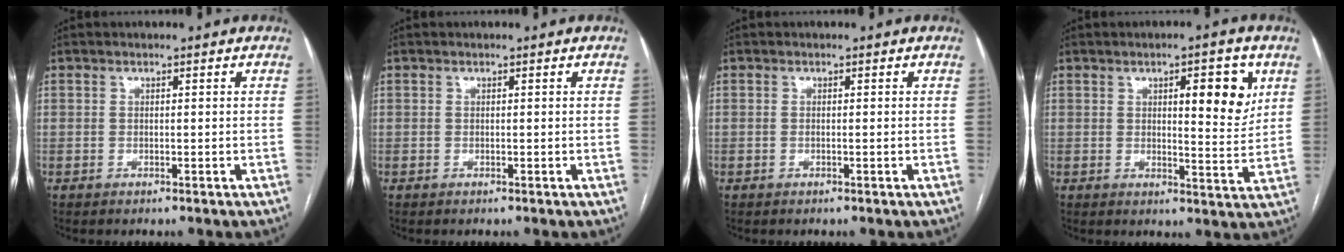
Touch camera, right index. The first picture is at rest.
{"total": 0.0}
{"total": 0.0}
{"total": 7.9, "force": [3.1, 2.0, 6.9], "torque": [-0.091, -0.005, 0.043]}